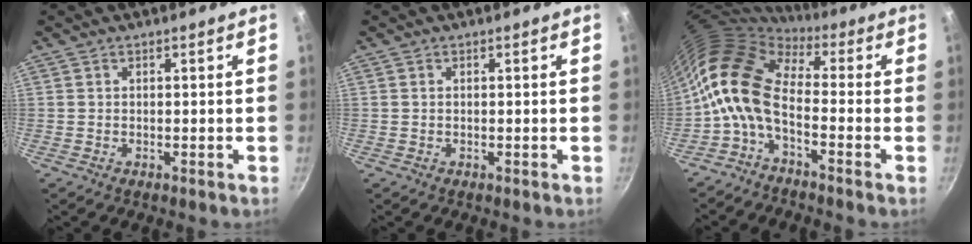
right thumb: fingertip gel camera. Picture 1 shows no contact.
{"total": 0.0}
{"total": 11.0, "force": [-1.5, 5.9, 9.2], "torque": [-0.167, 0.028, -0.046]}